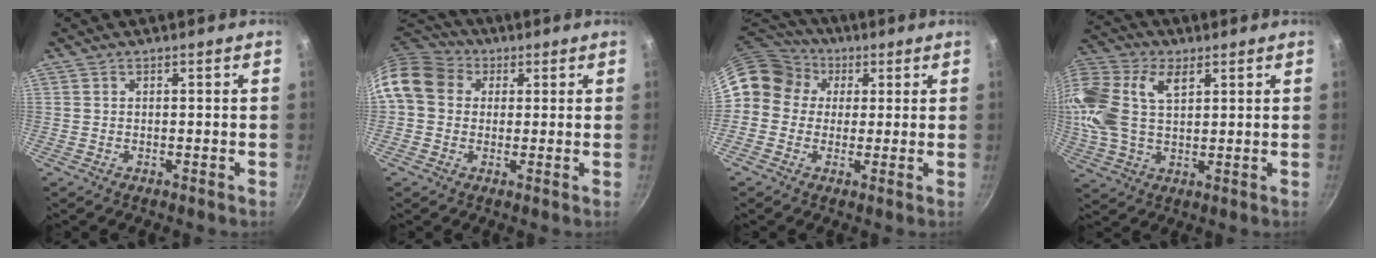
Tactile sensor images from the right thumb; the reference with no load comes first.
{"total": 12.3, "force": [2.9, 10.1, 6.4], "torque": [-0.105, 0.025, 0.037]}
{"total": 11.4, "force": [3.2, 10.1, 4.2], "torque": [-0.055, 0.019, 0.036]}
{"total": 20.0, "force": [6.0, 12.8, 14.2], "torque": [-0.324, 0.021, 0.105]}